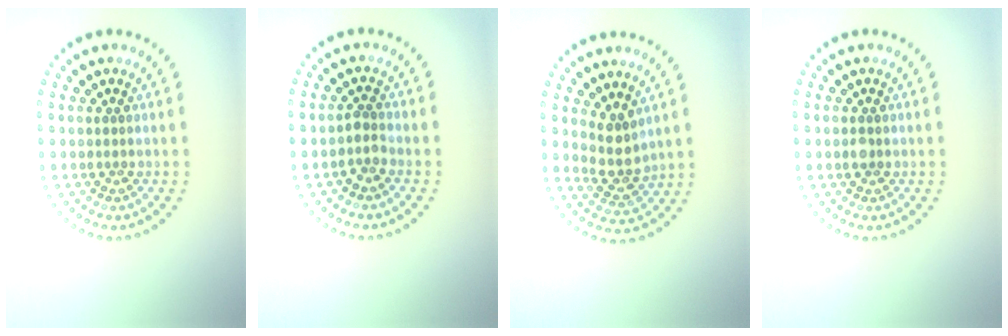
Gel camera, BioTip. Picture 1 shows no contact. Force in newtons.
{"total": 1.4, "press": 1.2, "slide": 0.8}
{"total": 2.7, "press": 2.2, "slide": 1.6}
{"total": 0.9, "press": 0.9, "slide": 0.0}